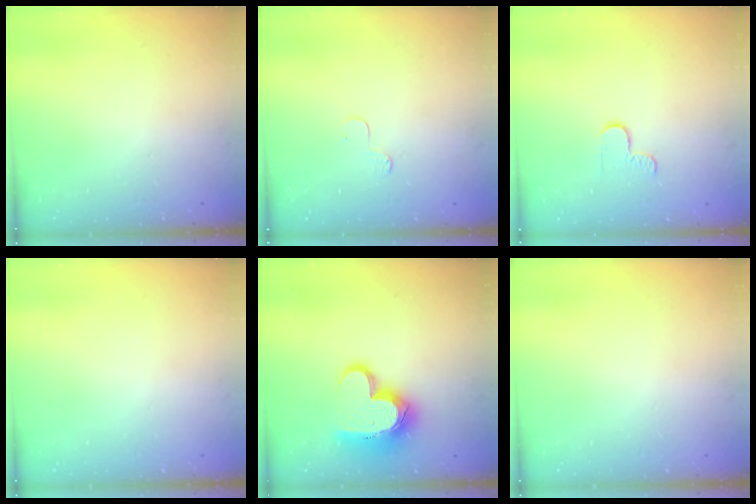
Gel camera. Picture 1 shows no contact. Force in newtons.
{"total": 3.3, "press": 3.3, "slide": 0.3}
{"total": 3.3, "press": 3.3, "slide": 0.4}
{"total": 0.0}
{"total": 15.5, "press": 15.5, "slide": 1.3}
{"total": 0.0}